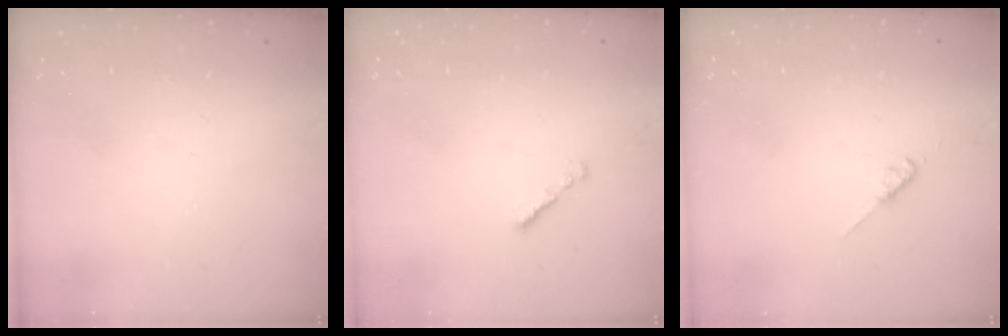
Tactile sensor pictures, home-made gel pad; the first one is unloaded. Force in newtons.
{"total": 0.8, "press": 0.7, "slide": 0.4}
{"total": 2.8, "press": 2.8, "slide": 0.5}